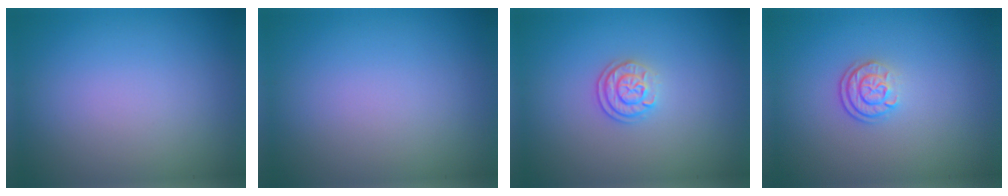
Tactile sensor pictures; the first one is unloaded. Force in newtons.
{"total": 0.0}
{"total": 2.3, "press": 1.9, "slide": 1.2}
{"total": 2.2, "press": 1.8, "slide": 1.3}